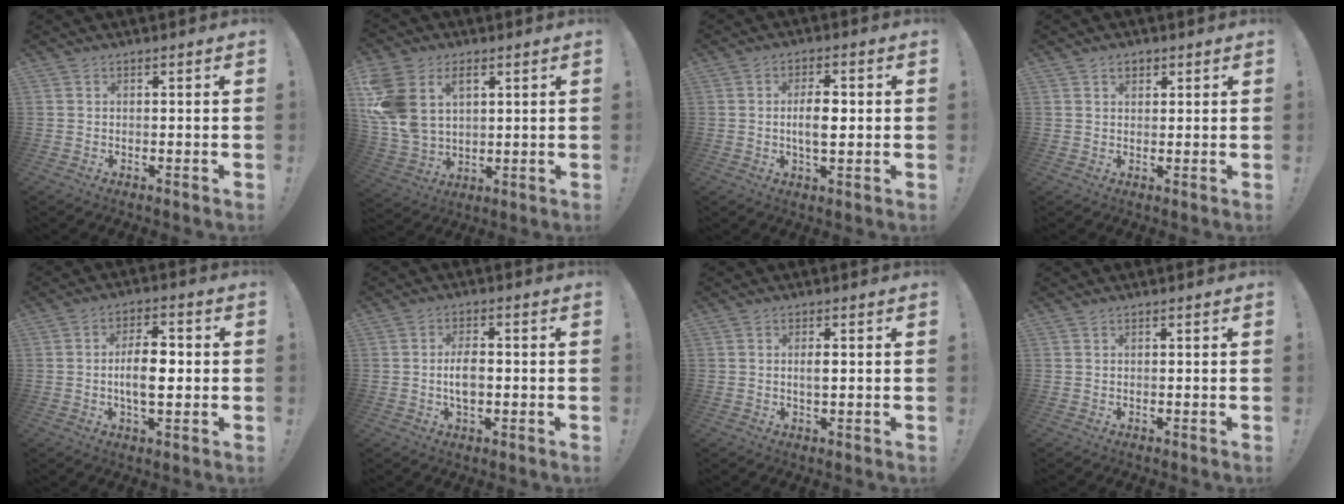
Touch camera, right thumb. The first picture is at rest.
{"total": 13.9, "force": [5.5, 10.0, 7.9], "torque": [-0.168, -0.025, 0.110]}
{"total": 6.8, "force": [-0.1, 3.1, 6.0], "torque": [-0.102, -0.002, -0.011]}
{"total": 2.4, "force": [1.4, 1.7, 1.0], "torque": [-0.009, -0.004, 0.024]}
{"total": 9.6, "force": [-0.7, 4.7, 8.3], "torque": [-0.137, 0.006, -0.019]}
{"total": 5.7, "force": [-0.9, 2.9, 4.8], "torque": [-0.088, 0.004, -0.019]}
{"total": 2.2, "force": [0.1, 0.8, 2.0], "torque": [-0.025, -0.005, -0.002]}
{"total": 0.0}